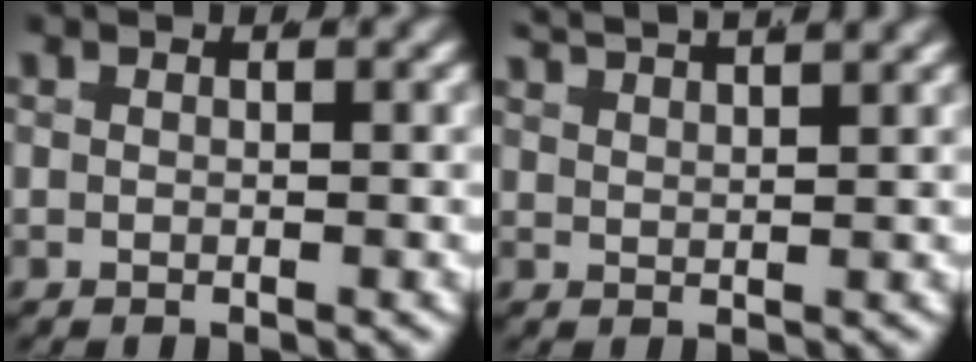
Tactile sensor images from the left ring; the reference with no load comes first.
{"total": 3.6, "force": [3.3, 0.4, 1.2], "torque": [-0.024, 0.008, 0.056]}